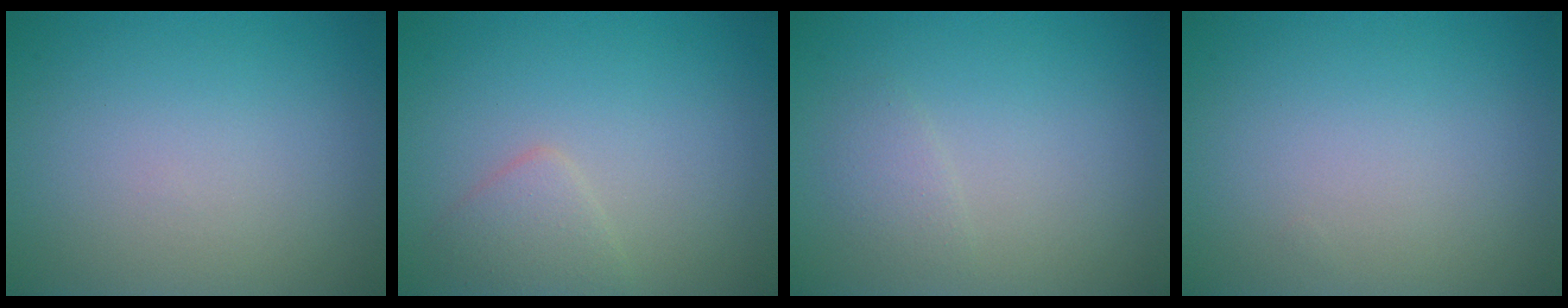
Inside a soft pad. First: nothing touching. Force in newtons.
{"total": 1.9, "press": 1.9, "slide": 0.0}
{"total": 1.2, "press": 1.2, "slide": 0.0}
{"total": 0.0}